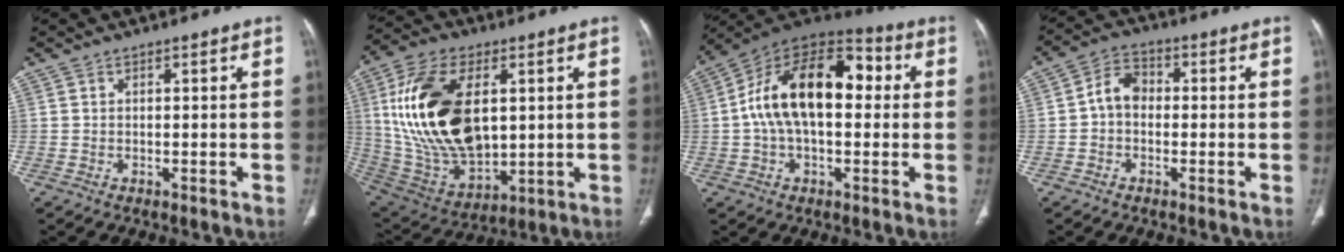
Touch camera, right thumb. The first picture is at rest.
{"total": 24.2, "force": [4.1, 13.7, 19.5], "torque": [-0.366, -0.019, 0.089]}
{"total": 19.7, "force": [2.0, 11.1, 16.1], "torque": [-0.260, 0.045, 0.025]}
{"total": 5.4, "force": [-0.5, 4.0, 3.5], "torque": [-0.046, 0.018, -0.021]}